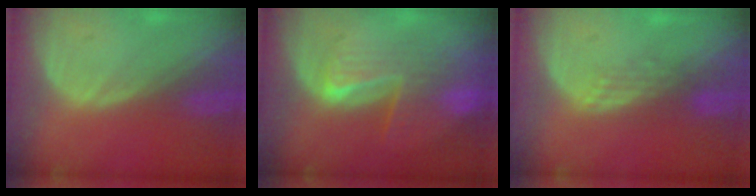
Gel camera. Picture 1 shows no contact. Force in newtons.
{"total": 7.1, "press": 6.9, "slide": 1.9}
{"total": 3.0, "press": 2.5, "slide": 1.7}